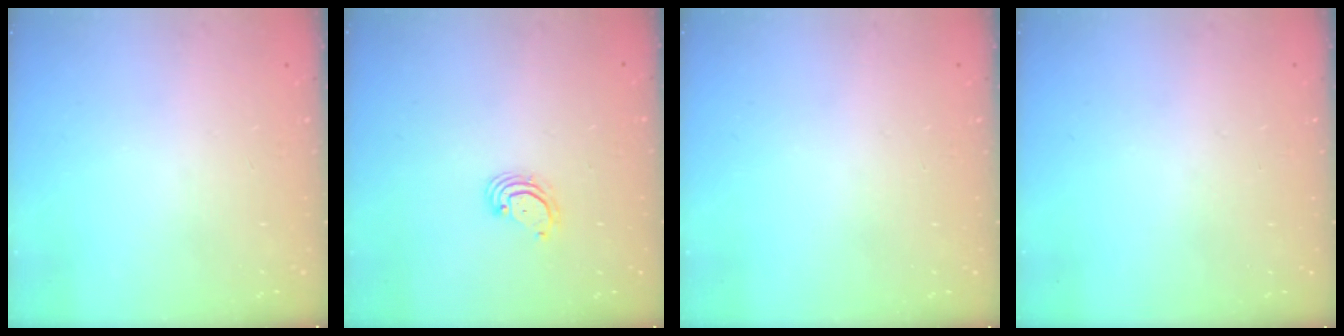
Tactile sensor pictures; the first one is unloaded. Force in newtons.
{"total": 3.0, "press": 3.0, "slide": 0.2}
{"total": 0.0}
{"total": 0.0}